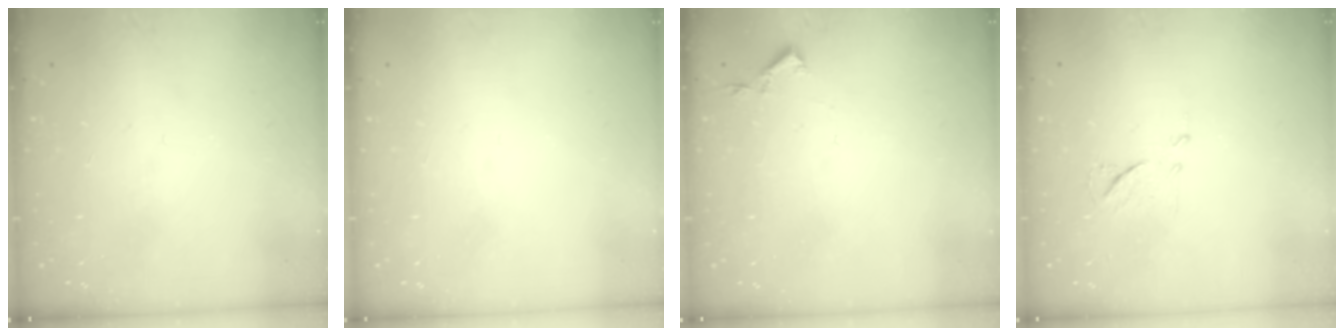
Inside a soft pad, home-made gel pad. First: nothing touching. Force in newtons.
{"total": 1.6, "press": 1.6, "slide": 0.1}
{"total": 2.9, "press": 2.9, "slide": 0.5}
{"total": 6.8, "press": 6.7, "slide": 0.6}